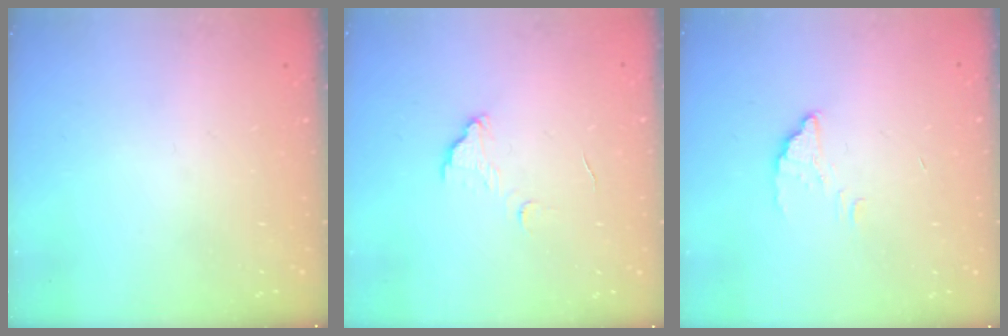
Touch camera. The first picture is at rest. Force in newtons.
{"total": 5.9, "press": 5.9, "slide": 0.4}
{"total": 1.8, "press": 1.8, "slide": 0.1}